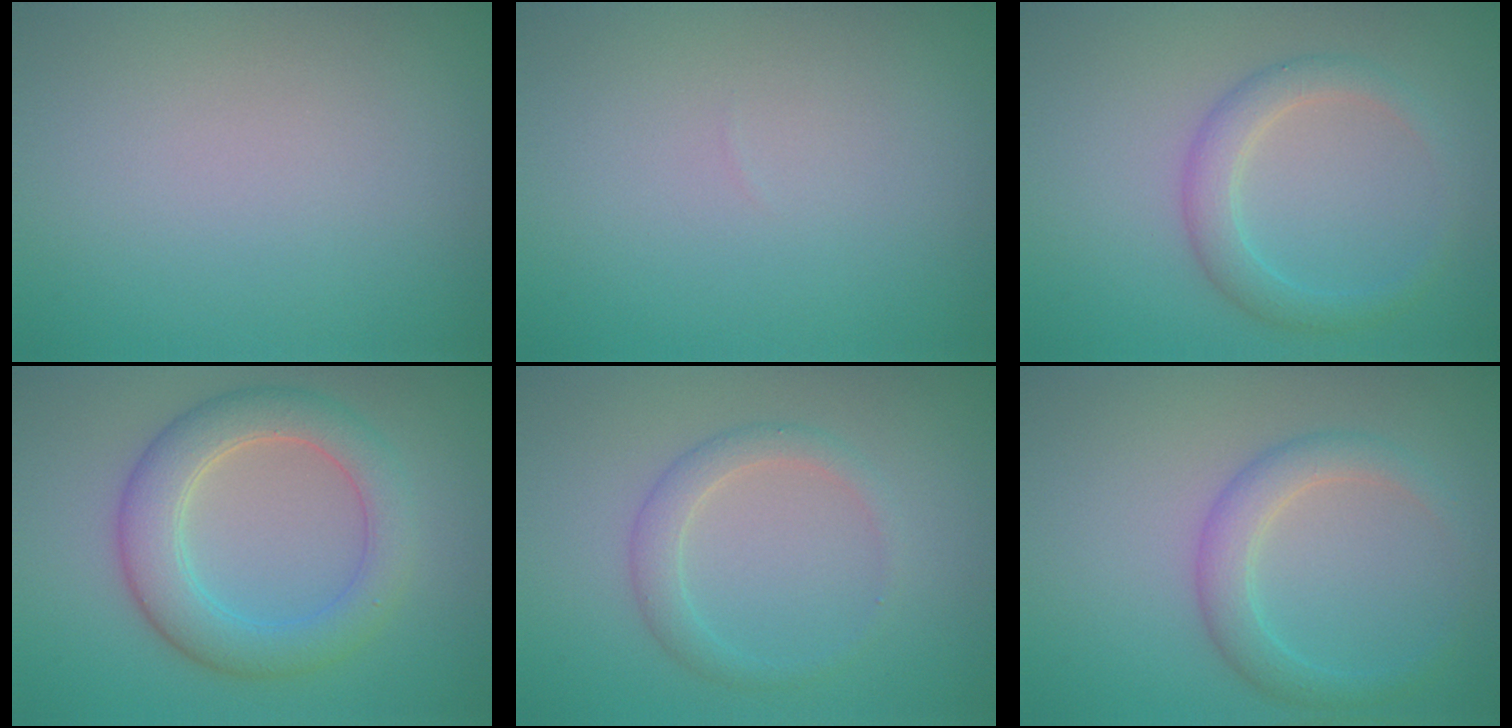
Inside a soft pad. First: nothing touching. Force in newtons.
{"total": 0.0}
{"total": 2.6, "press": 2.6, "slide": 0.1}
{"total": 5.4, "press": 5.4, "slide": 0.2}
{"total": 1.5, "press": 1.5, "slide": 0.0}
{"total": 2.8, "press": 2.7, "slide": 0.2}